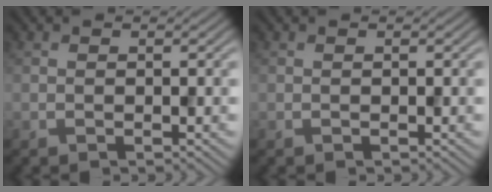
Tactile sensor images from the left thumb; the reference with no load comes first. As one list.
[{"total": 0.0}]